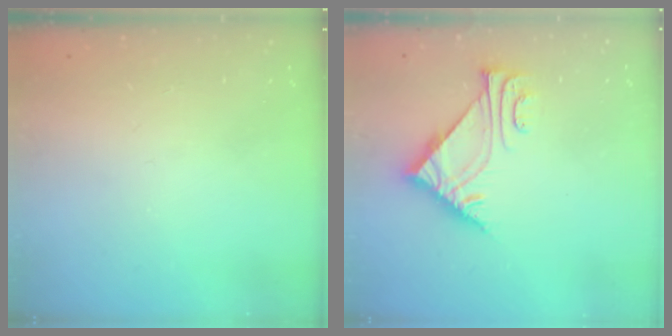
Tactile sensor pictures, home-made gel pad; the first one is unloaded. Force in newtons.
{"total": 6.0, "press": 6.0, "slide": 0.2}